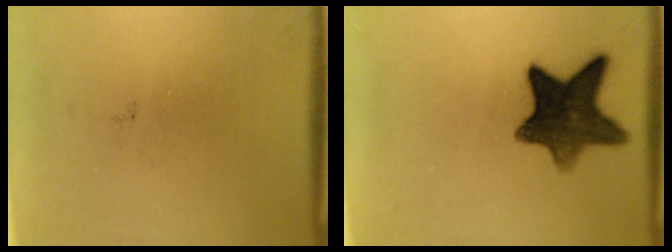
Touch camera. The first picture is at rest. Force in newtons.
{"total": 11.1}